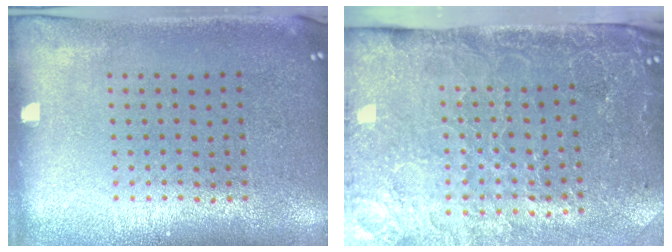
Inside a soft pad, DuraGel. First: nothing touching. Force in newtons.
{"total": 4.6, "press": 3.7, "slide": 2.7}